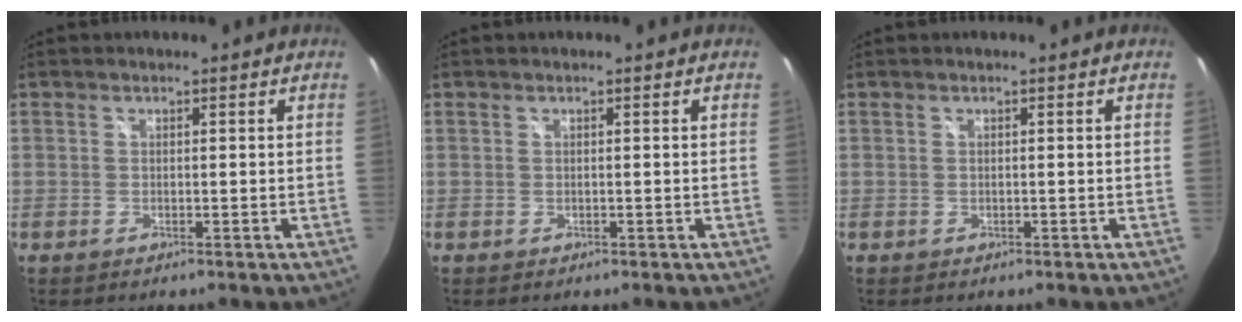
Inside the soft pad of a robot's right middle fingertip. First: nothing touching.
{"total": 0.0}
{"total": 0.0}